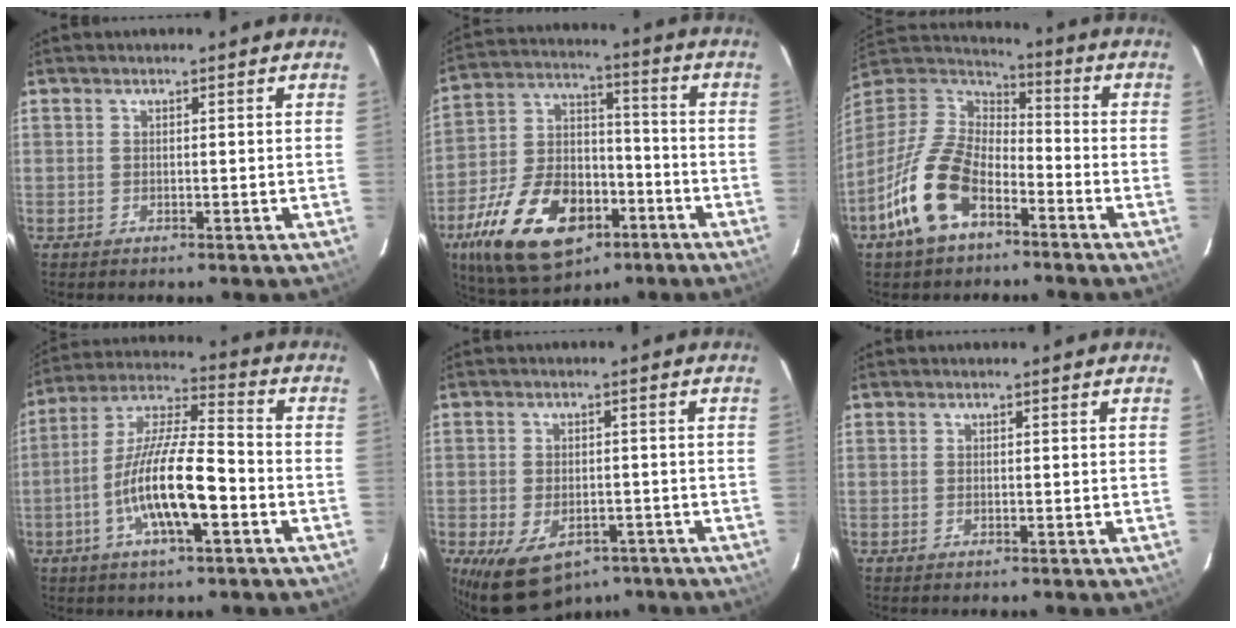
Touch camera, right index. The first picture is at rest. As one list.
[{"total": 22.4, "force": [-11.3, 12.9, 14.4], "torque": [-0.306, 0.000, -0.180]}, {"total": 16.6, "force": [-8.9, 8.6, 11.1], "torque": [-0.232, -0.006, -0.170]}, {"total": 14.4, "force": [-5.0, 3.1, 13.2], "torque": [-0.259, -0.003, -0.096]}, {"total": 11.5, "force": [-7.0, 6.8, 6.1], "torque": [-0.126, -0.014, -0.094]}, {"total": 0.0}]